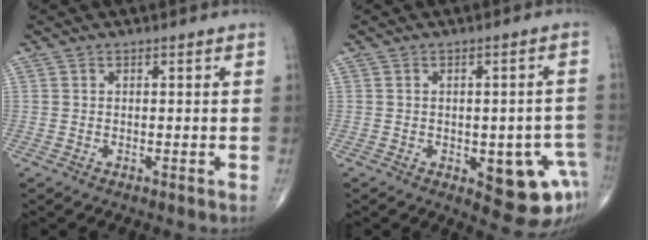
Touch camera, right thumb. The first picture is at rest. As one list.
[{"total": 11.4, "force": [-3.8, 5.1, 9.4], "torque": [-0.081, 0.016, -0.035]}]